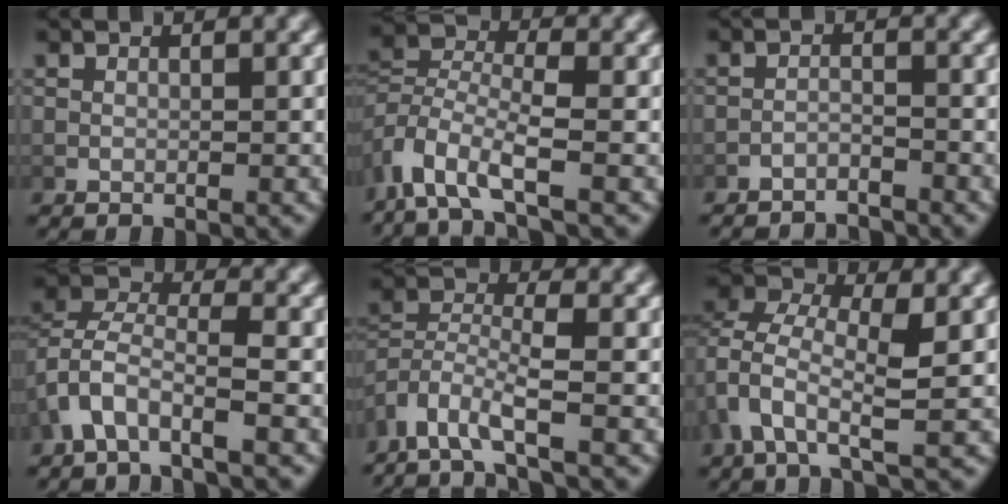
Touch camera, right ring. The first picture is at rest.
{"total": 5.5, "force": [-1.7, 3.3, 4.0], "torque": [-0.100, -0.023, -0.025]}
{"total": 3.6, "force": [-3.5, 0.5, 0.2], "torque": [-0.004, -0.014, -0.056]}
{"total": 3.6, "force": [-1.2, 2.2, 2.6], "torque": [-0.064, -0.009, -0.023]}
{"total": 6.3, "force": [-3.2, 3.7, 3.9], "torque": [-0.098, -0.034, -0.046]}
{"total": 4.2, "force": [0.6, 2.3, 3.4], "torque": [-0.090, -0.021, 0.010]}